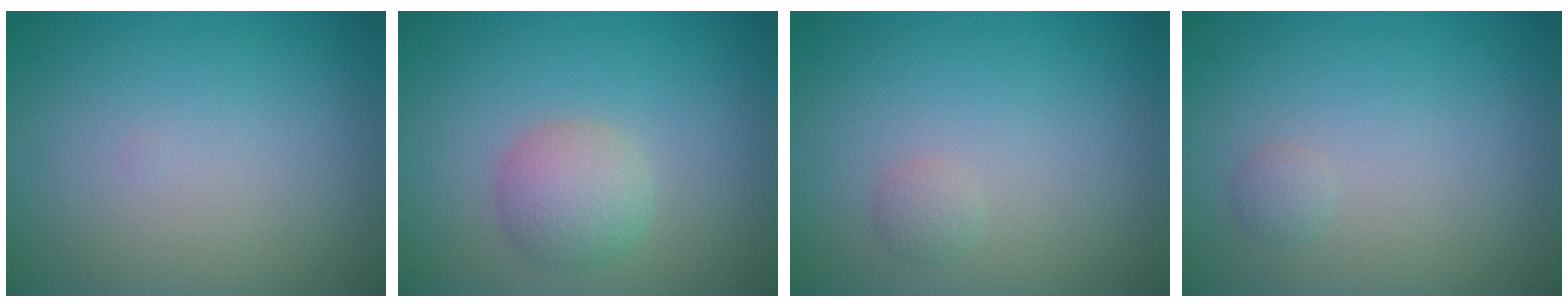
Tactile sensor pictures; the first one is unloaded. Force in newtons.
{"total": 3.1, "press": 3.1, "slide": 0.1}
{"total": 0.8, "press": 0.8, "slide": 0.0}
{"total": 0.7, "press": 0.7, "slide": 0.0}